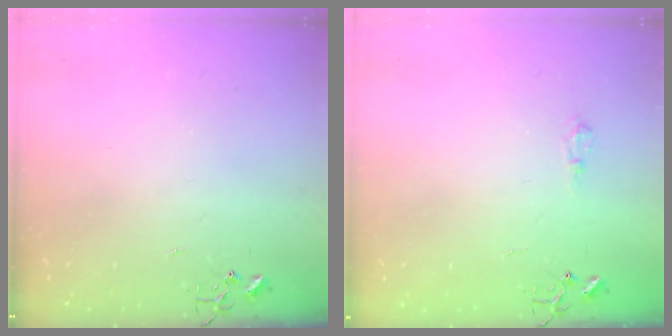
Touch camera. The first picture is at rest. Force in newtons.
{"total": 5.8, "press": 5.8, "slide": 0.7}